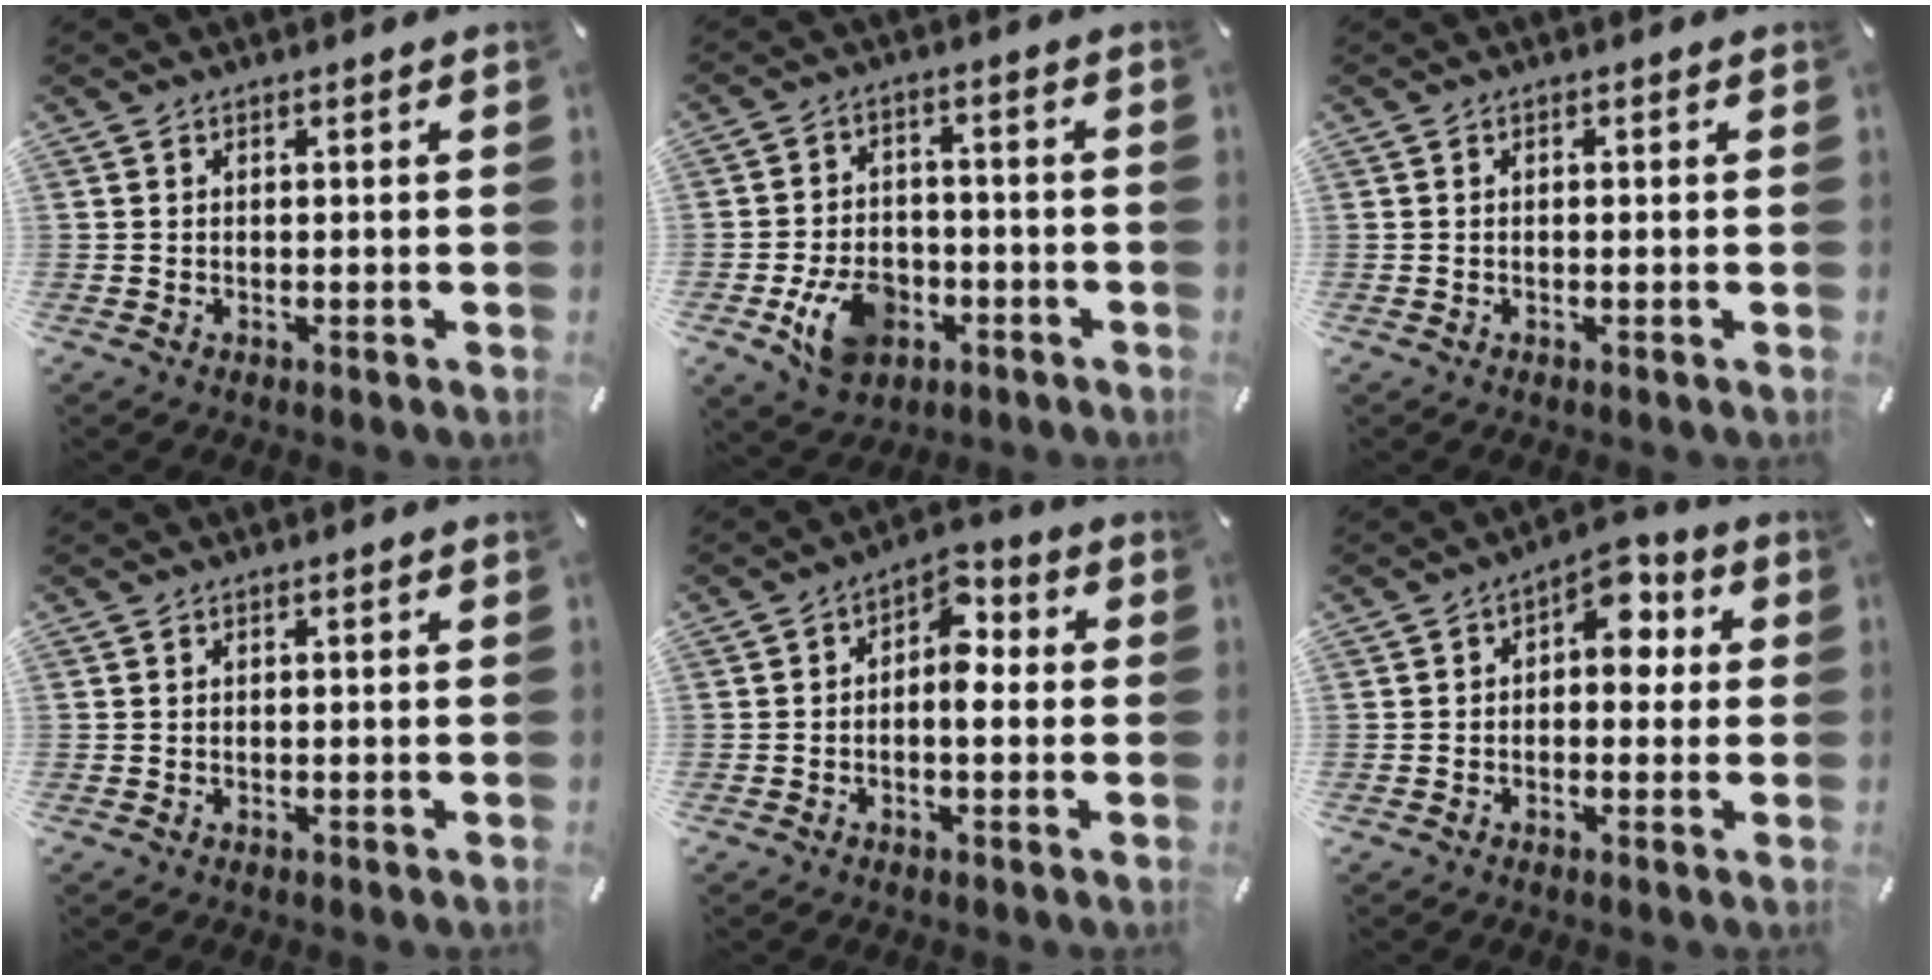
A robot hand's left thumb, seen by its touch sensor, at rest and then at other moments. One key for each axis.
{"total": 10.6, "fx": -4.0, "fy": 7.6, "fz": 6.1, "tx": -0.110, "ty": 0.016, "tz": -0.069}
{"total": 0.6, "fx": -0.2, "fy": 0.3, "fz": 0.5, "tx": -0.011, "ty": 0.000, "tz": -0.003}
{"total": 0.0}
{"total": 5.9, "fx": -0.4, "fy": 3.5, "fz": 4.7, "tx": -0.064, "ty": -0.001, "tz": -0.014}
{"total": 7.6, "fx": 2.3, "fy": 4.7, "fz": 5.5, "tx": -0.063, "ty": -0.015, "tz": 0.033}